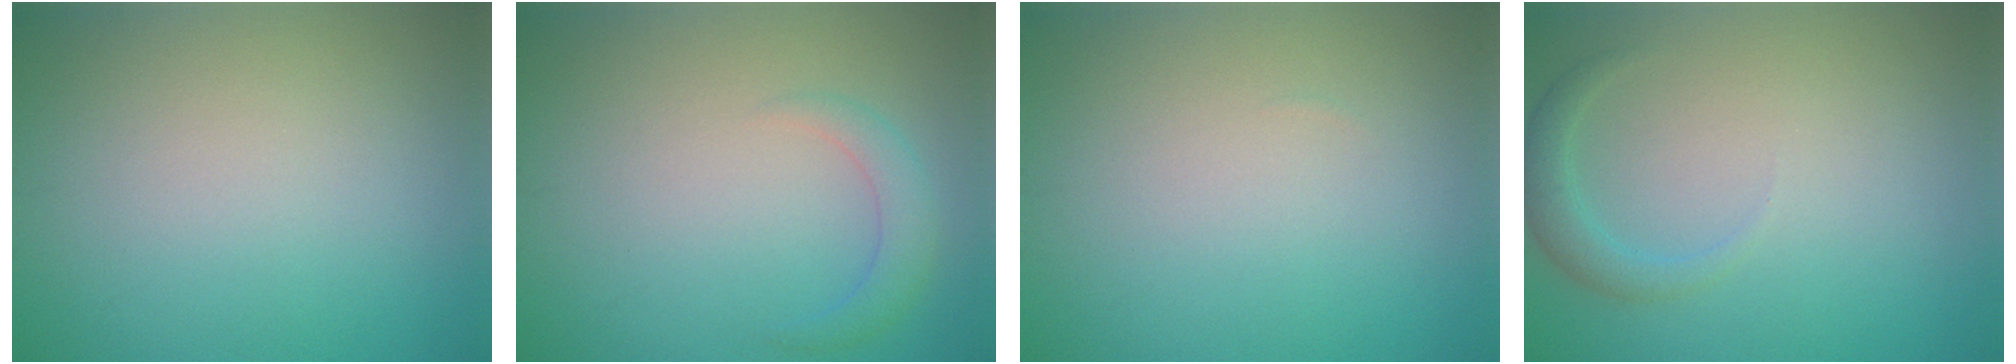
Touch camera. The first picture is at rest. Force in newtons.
{"total": 2.0, "press": 2.0, "slide": 0.2}
{"total": 0.0}
{"total": 1.7, "press": 1.7, "slide": 0.1}